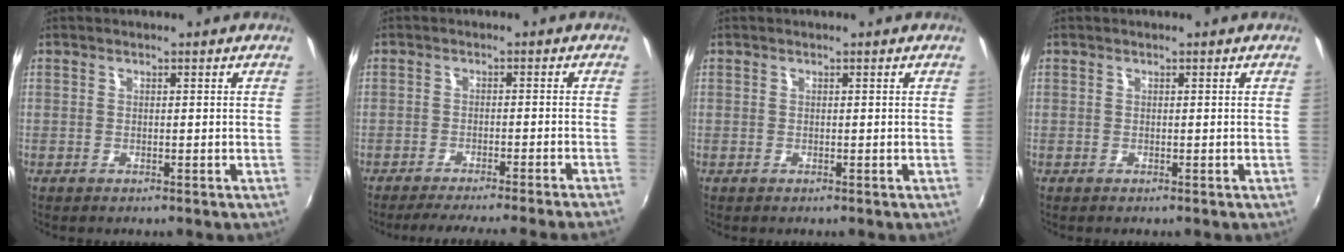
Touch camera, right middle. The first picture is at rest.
{"total": 10.5, "force": [-9.3, -2.0, 4.4], "torque": [-0.083, -0.015, -0.130]}
{"total": 0.0}
{"total": 0.0}